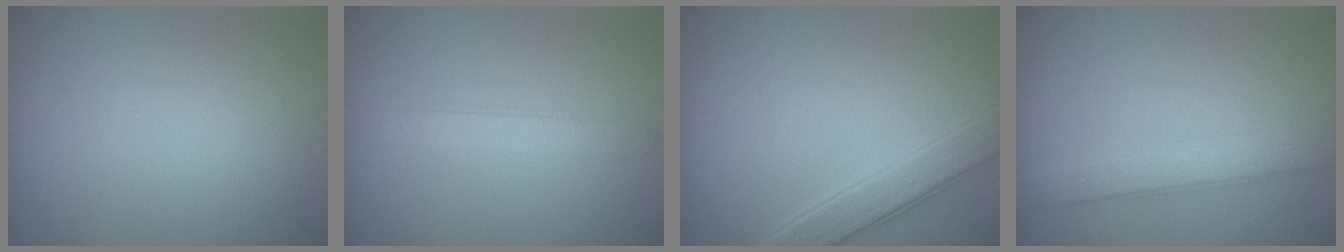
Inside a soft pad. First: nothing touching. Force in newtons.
{"total": 1.8, "press": 1.8, "slide": 0.1}
{"total": 2.8, "press": 2.8, "slide": 0.2}
{"total": 3.0, "press": 3.0, "slide": 0.0}